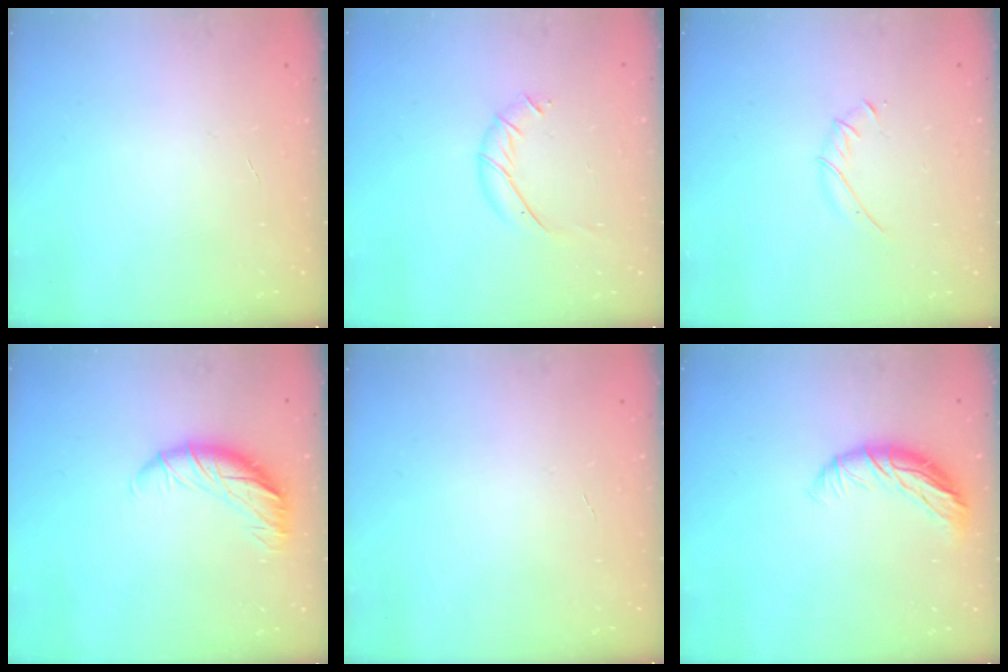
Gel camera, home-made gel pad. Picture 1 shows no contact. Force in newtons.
{"total": 7.0, "press": 7.0, "slide": 0.5}
{"total": 3.7, "press": 3.6, "slide": 1.0}
{"total": 11.7, "press": 11.5, "slide": 2.0}
{"total": 0.0}
{"total": 9.5, "press": 9.2, "slide": 2.2}